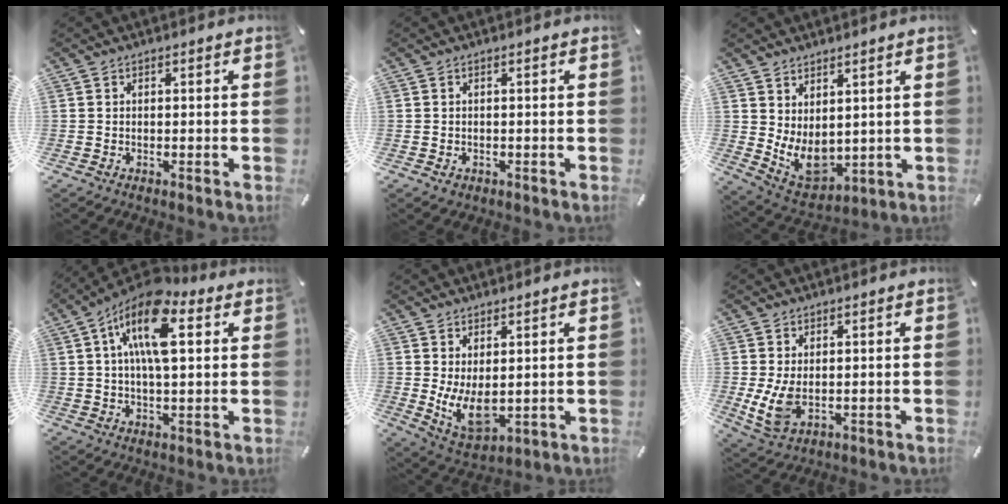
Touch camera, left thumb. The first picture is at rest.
{"total": 1.0, "force": [-0.3, 0.8, 0.4], "torque": [-0.007, 0.003, -0.008]}
{"total": 7.7, "force": [1.7, 5.9, 4.6], "torque": [-0.083, -0.030, 0.040]}
{"total": 14.9, "force": [5.6, 6.6, 12.2], "torque": [-0.232, -0.013, 0.095]}
{"total": 8.5, "force": [1.2, 5.0, 6.8], "torque": [-0.134, -0.022, 0.027]}
{"total": 6.2, "force": [0.7, 4.1, 4.6], "torque": [-0.101, -0.007, 0.013]}